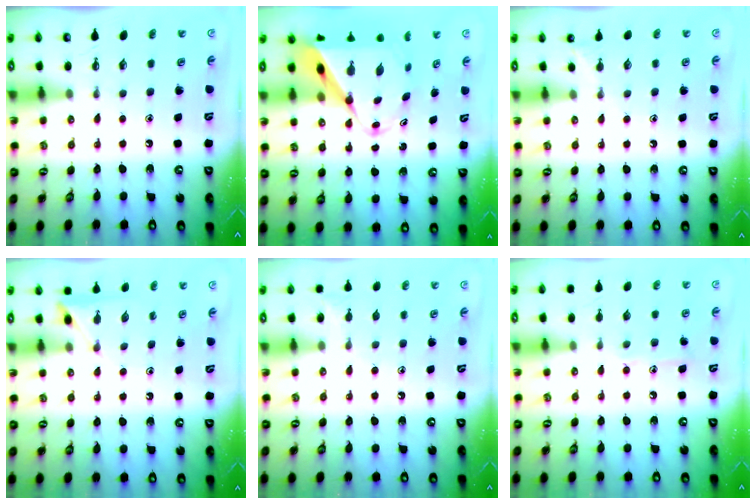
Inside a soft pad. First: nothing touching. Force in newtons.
{"total": 11.7, "press": 11.7, "slide": 1.0}
{"total": 3.0, "press": 3.0, "slide": 0.3}
{"total": 5.2, "press": 5.1, "slide": 0.5}
{"total": 4.5, "press": 4.5, "slide": 0.5}
{"total": 6.9, "press": 6.9, "slide": 0.3}